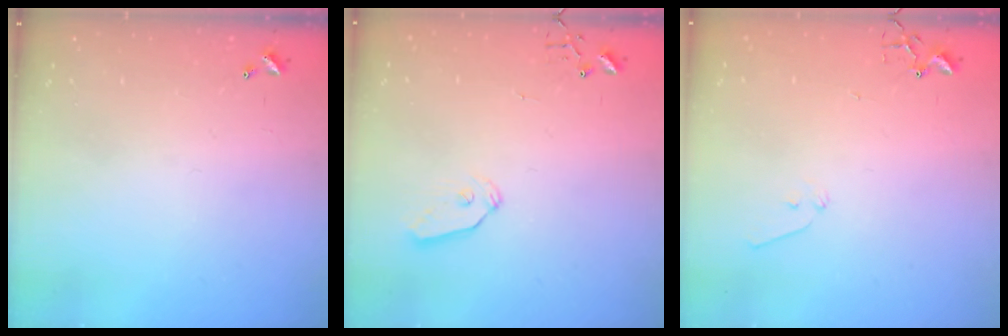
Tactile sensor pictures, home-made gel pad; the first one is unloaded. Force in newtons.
{"total": 6.3, "press": 6.3, "slide": 0.1}
{"total": 6.3, "press": 6.3, "slide": 0.7}